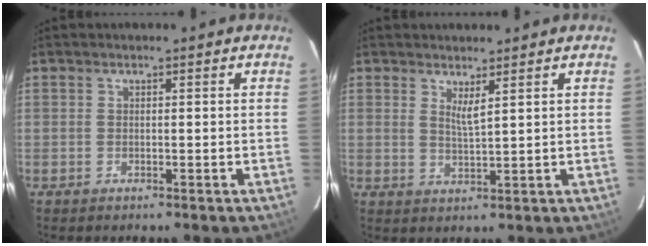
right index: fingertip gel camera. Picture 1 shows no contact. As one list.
[{"total": 1.8, "force": [1.2, 0.2, 1.3], "torque": [-0.023, -0.003, 0.020]}]